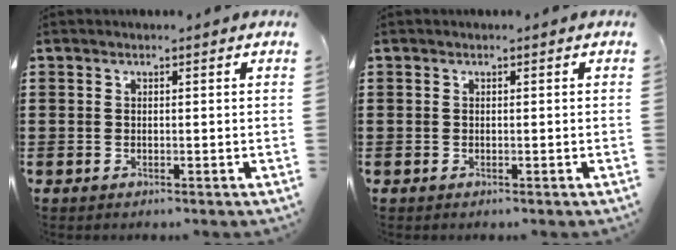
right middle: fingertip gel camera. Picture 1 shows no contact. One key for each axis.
{"total": 0.0}